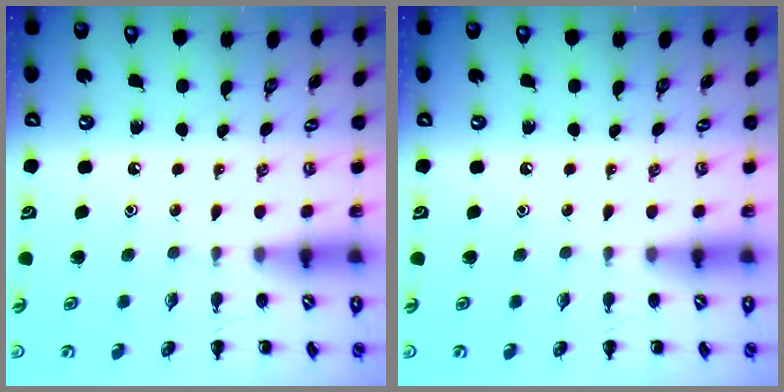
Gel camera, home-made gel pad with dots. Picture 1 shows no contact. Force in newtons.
{"total": 0.0}